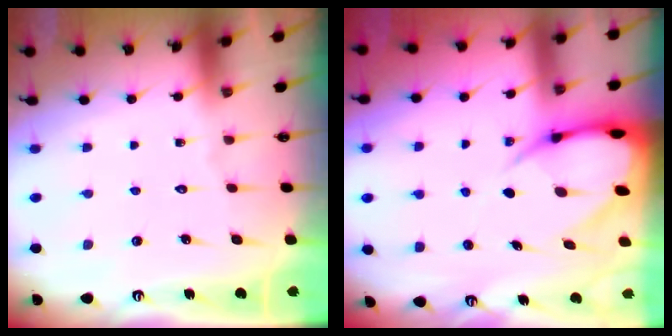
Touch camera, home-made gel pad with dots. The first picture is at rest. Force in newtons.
{"total": 10.0, "press": 10.0, "slide": 1.1}